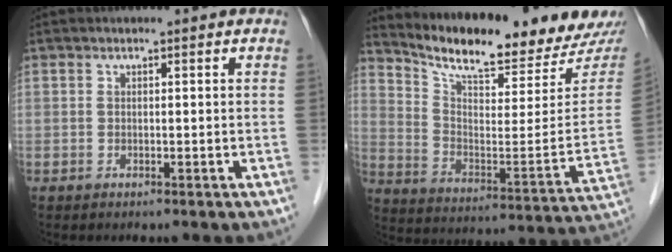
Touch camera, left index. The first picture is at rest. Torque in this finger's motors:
{"motor_torque": [0.19, -0.32, 0.30, 0.06]}